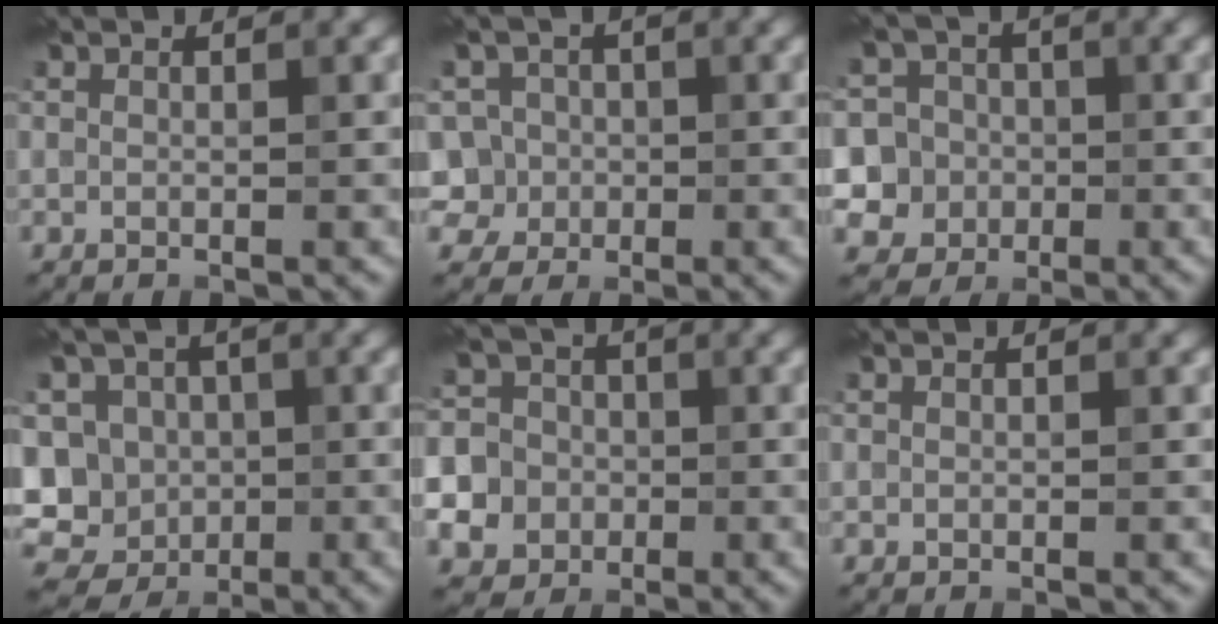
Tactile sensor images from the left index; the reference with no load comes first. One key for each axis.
{"total": 5.5, "fx": -0.9, "fy": 5.2, "fz": 1.5, "tx": -0.018, "ty": 0.023, "tz": -0.039}
{"total": 8.1, "fx": -0.8, "fy": 7.8, "fz": 2.0, "tx": -0.047, "ty": 0.019, "tz": -0.036}
{"total": 13.2, "fx": -2.0, "fy": 12.3, "fz": 4.3, "tx": -0.108, "ty": 0.013, "tz": -0.050}
{"total": 14.5, "fx": -4.1, "fy": 13.5, "fz": 3.6, "tx": -0.112, "ty": -0.014, "tz": -0.101}
{"total": 0.0}